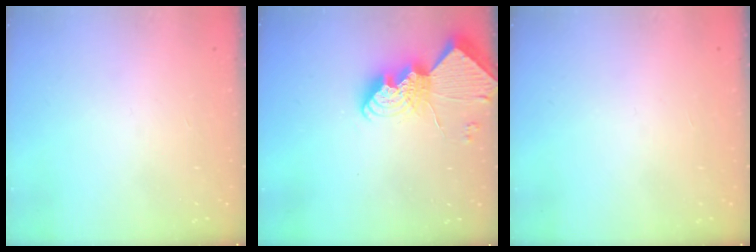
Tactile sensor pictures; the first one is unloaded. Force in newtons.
{"total": 12.4, "press": 12.4, "slide": 0.7}
{"total": 0.0}